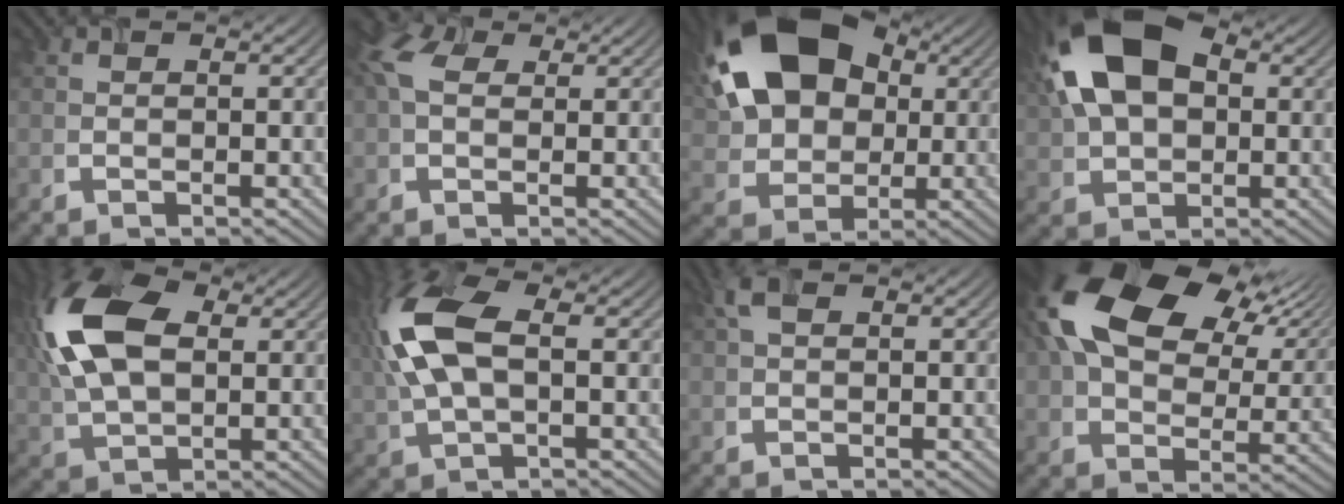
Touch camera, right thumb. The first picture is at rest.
{"total": 4.4, "force": [1.4, 2.9, 3.0], "torque": [-0.081, 0.013, 0.020]}
{"total": 17.3, "force": [4.7, 12.3, 11.3], "torque": [-0.228, 0.031, 0.079]}
{"total": 13.8, "force": [3.3, 8.9, 10.1], "torque": [-0.209, 0.023, 0.047]}
{"total": 13.4, "force": [3.1, 7.9, 10.3], "torque": [-0.253, 0.016, 0.053]}
{"total": 11.1, "force": [1.8, 5.7, 9.3], "torque": [-0.244, 0.007, 0.033]}
{"total": 1.9, "force": [0.9, 0.8, 1.4], "torque": [-0.033, 0.004, 0.018]}
{"total": 20.4, "force": [8.7, 12.7, 13.3], "torque": [-0.283, 0.034, 0.162]}